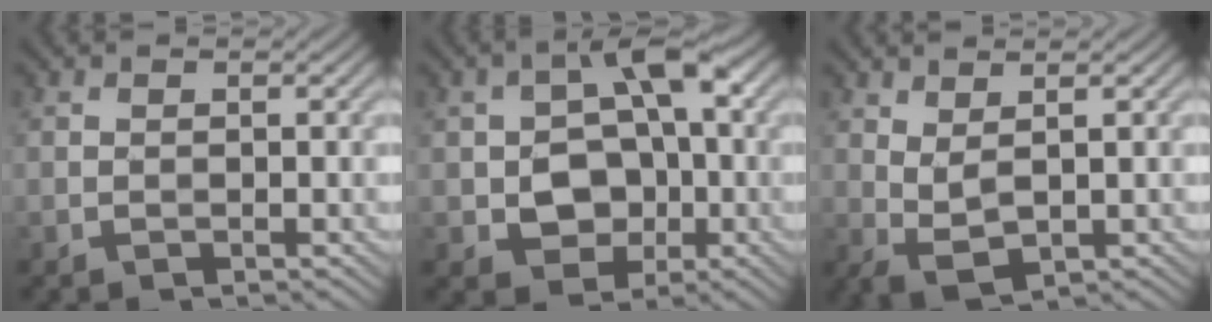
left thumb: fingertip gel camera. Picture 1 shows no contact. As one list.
[{"total": 8.4, "force": [-1.1, 6.1, 5.8], "torque": [-0.092, 0.003, -0.026]}, {"total": 2.8, "force": [1.3, 0.8, 2.4], "torque": [-0.063, -0.003, 0.030]}]